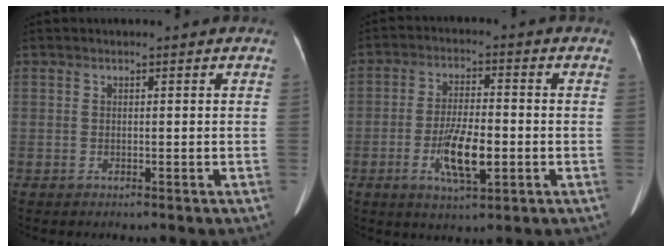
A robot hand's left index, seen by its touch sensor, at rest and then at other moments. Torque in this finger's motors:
{"motor_torque": [0.54, 0.41, 0.22, 0.05]}